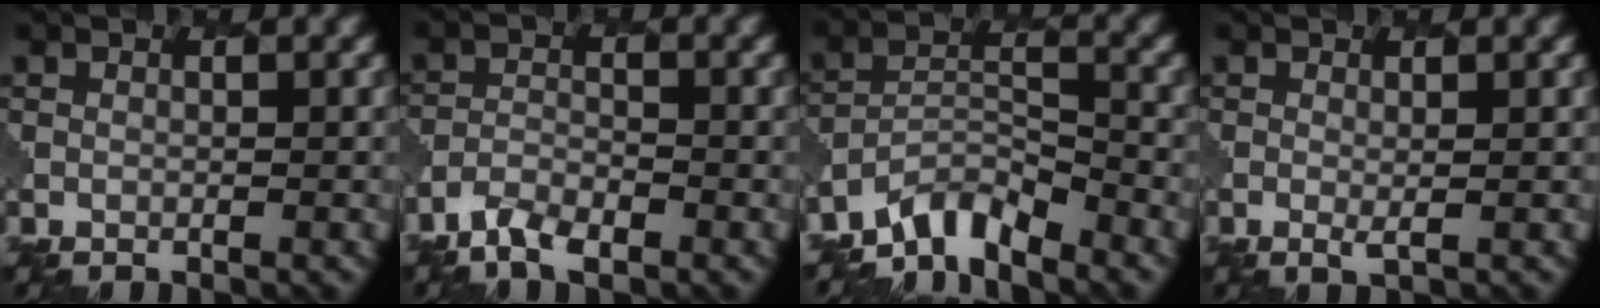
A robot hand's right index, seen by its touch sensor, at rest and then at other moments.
{"total": 3.3, "force": [-2.7, 1.2, 1.5], "torque": [-0.033, -0.005, -0.056]}
{"total": 4.4, "force": [-4.0, 1.2, 1.3], "torque": [-0.016, 0.000, -0.081]}
{"total": 0.8, "force": [0.3, 0.1, 0.7], "torque": [-0.019, -0.005, 0.009]}